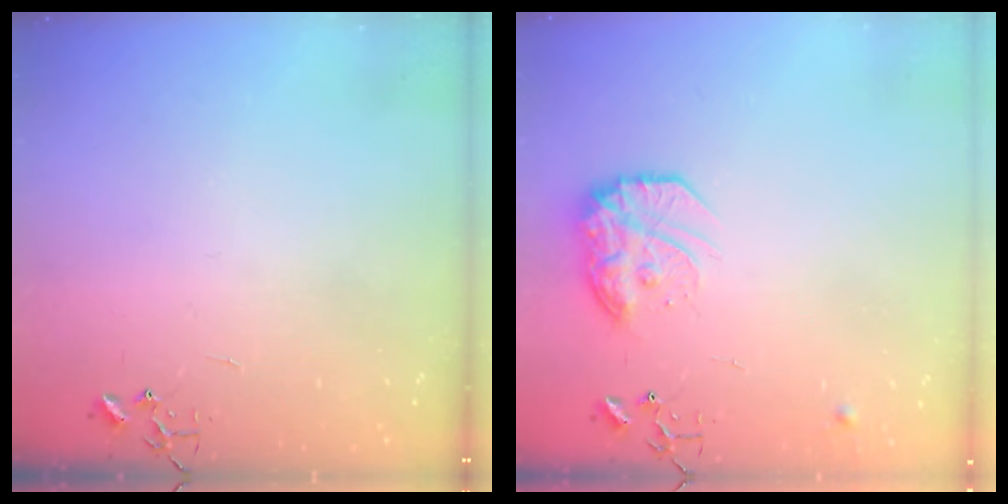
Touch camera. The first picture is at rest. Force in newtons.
{"total": 15.0, "press": 15.0, "slide": 1.2}